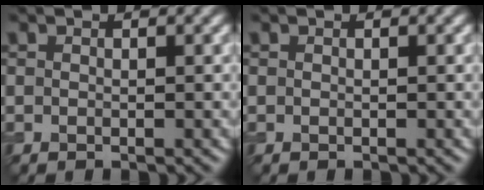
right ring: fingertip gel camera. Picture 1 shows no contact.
{"total": 0.0}